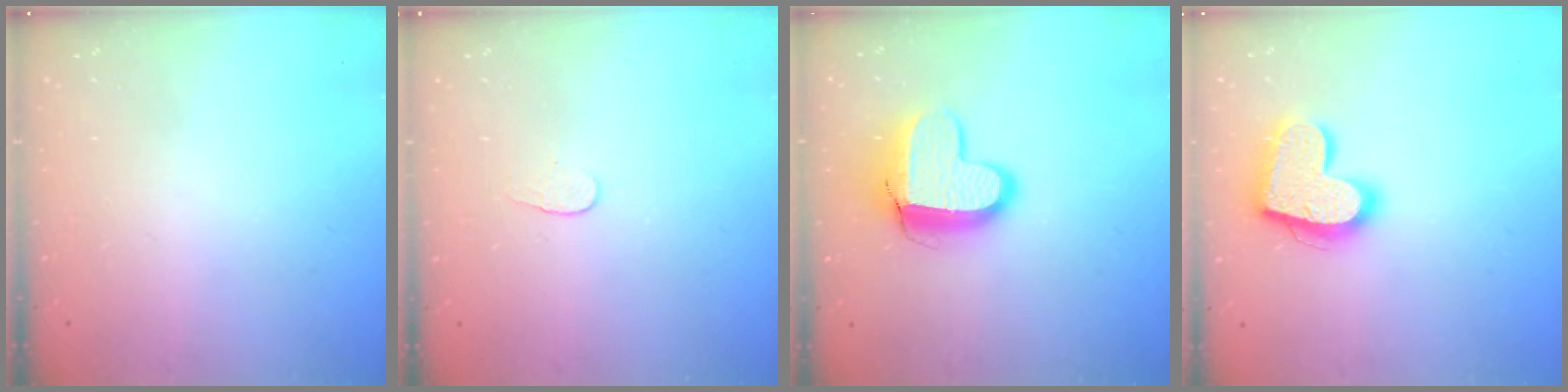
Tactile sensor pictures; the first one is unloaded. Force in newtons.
{"total": 3.9, "press": 3.9, "slide": 0.4}
{"total": 12.7, "press": 12.6, "slide": 1.1}
{"total": 18.3, "press": 18.2, "slide": 1.4}